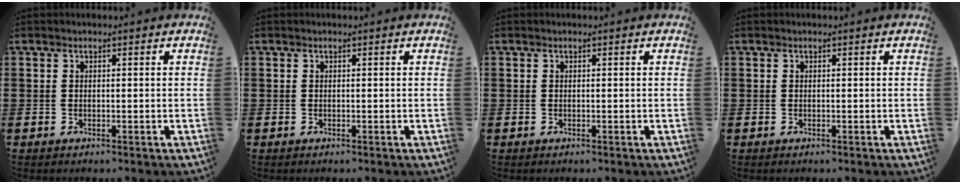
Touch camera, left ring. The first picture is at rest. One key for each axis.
{"total": 0.0}
{"total": 0.0}
{"total": 0.0}